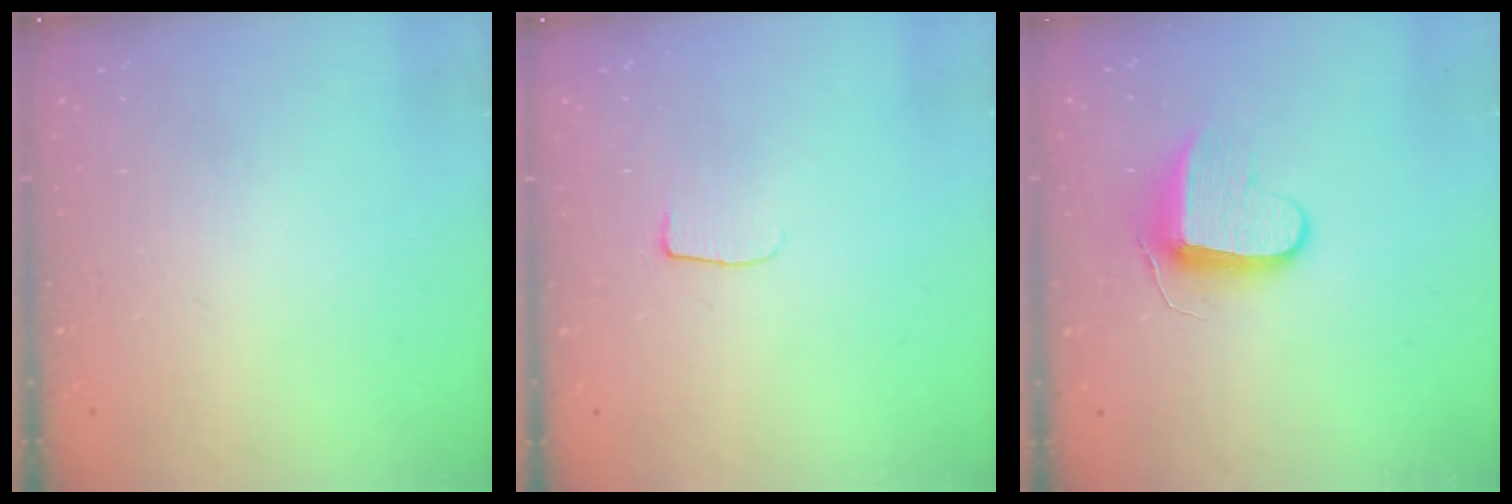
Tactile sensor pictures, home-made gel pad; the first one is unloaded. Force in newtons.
{"total": 5.1, "press": 5.0, "slide": 0.6}
{"total": 9.1, "press": 9.1, "slide": 0.0}